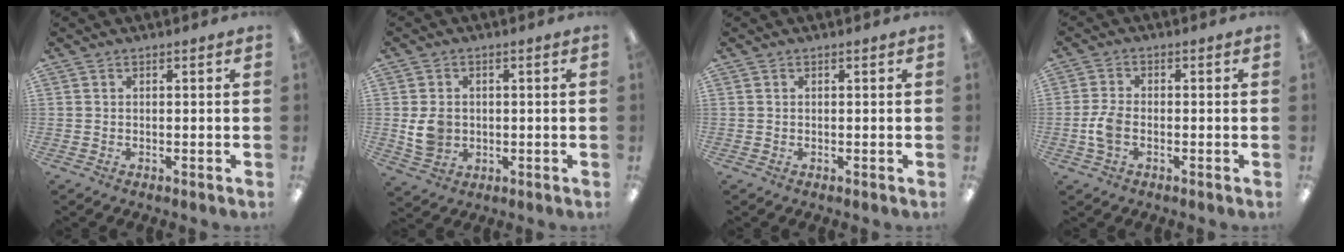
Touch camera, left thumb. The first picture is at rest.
{"total": 6.0, "force": [-0.1, 5.0, 3.3], "torque": [-0.059, 0.002, -0.002]}
{"total": 0.0}
{"total": 5.4, "force": [-1.2, 3.2, 4.2], "torque": [-0.088, 0.004, -0.023]}